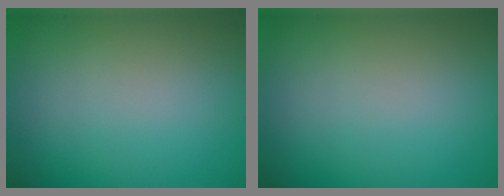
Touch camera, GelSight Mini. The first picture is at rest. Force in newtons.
{"total": 0.0}